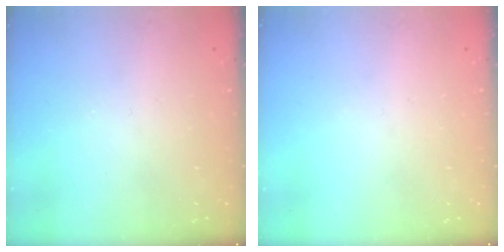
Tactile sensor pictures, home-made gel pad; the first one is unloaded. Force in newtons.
{"total": 0.0}